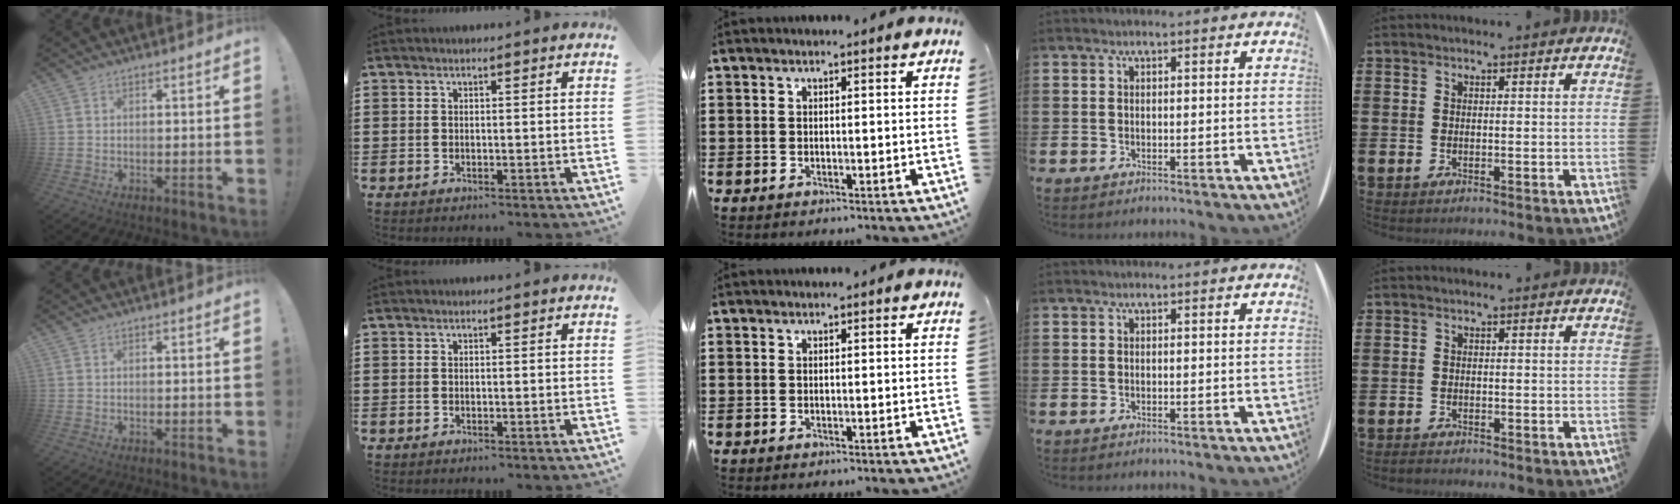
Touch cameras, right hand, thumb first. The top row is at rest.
{"little": {"total": 0.5, "force": [-0.5, 0.2, 0.1], "torque": [0.005, -0.005, -0.013]}}